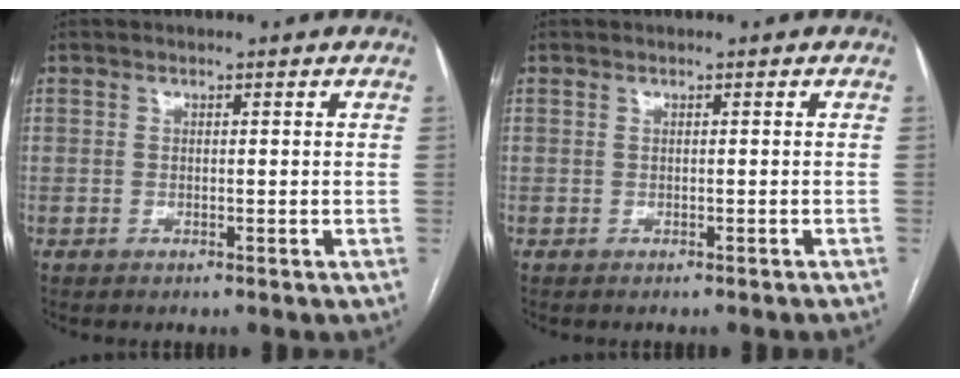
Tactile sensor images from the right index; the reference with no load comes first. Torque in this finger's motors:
{"motor_torque": [-0.15, -0.09, -0.02, 0.02]}